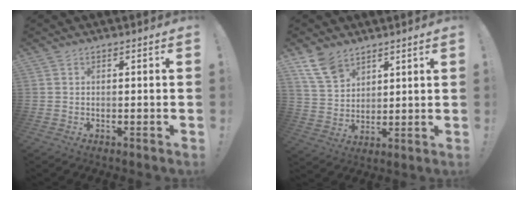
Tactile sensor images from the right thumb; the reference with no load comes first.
{"total": 10.5, "force": [7.3, 6.2, 4.3], "torque": [-0.085, -0.035, 0.145]}